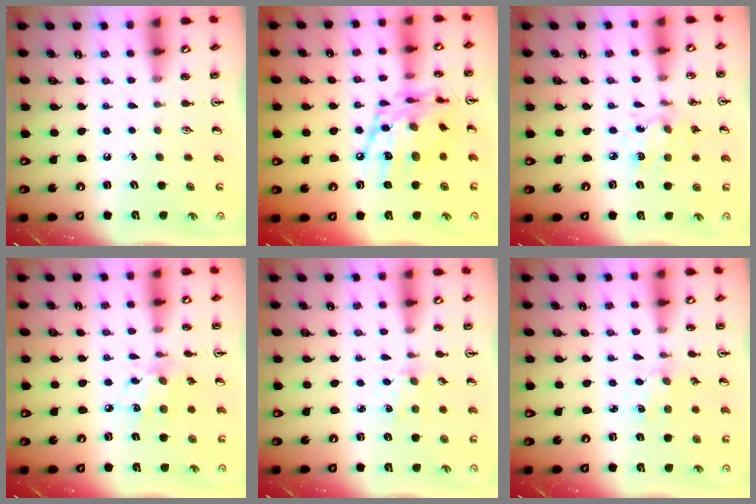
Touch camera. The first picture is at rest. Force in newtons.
{"total": 17.1, "press": 17.1, "slide": 1.4}
{"total": 4.2, "press": 3.9, "slide": 1.5}
{"total": 8.5, "press": 8.5, "slide": 0.6}
{"total": 1.9, "press": 1.9, "slide": 0.3}
{"total": 1.4, "press": 1.4, "slide": 0.2}